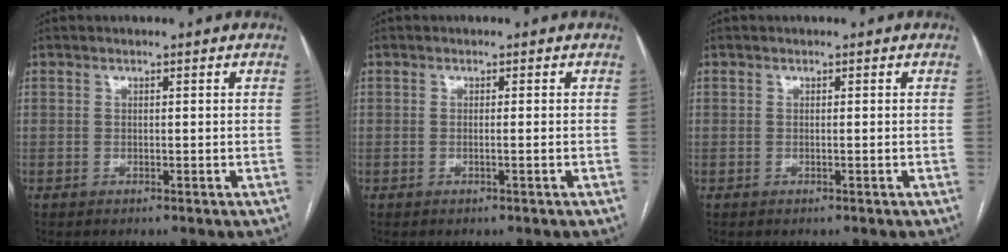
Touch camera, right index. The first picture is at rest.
{"total": 0.7, "force": [-0.3, -0.3, 0.6], "torque": [-0.007, 0.001, -0.006]}
{"total": 0.0}